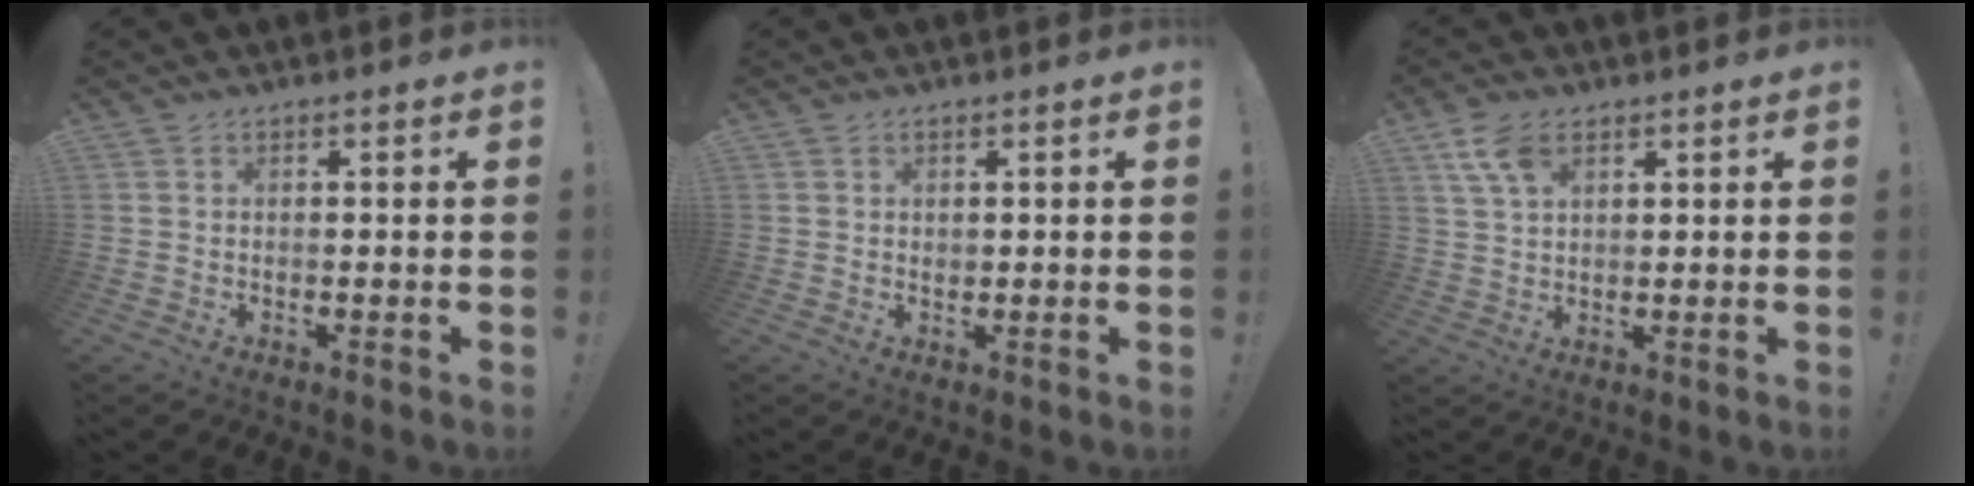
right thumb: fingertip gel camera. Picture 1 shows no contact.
{"total": 1.0, "force": [0.7, 0.6, 0.3], "torque": [0.001, -0.002, 0.012]}
{"total": 7.1, "force": [3.8, 3.8, 4.6], "torque": [-0.080, -0.011, 0.073]}